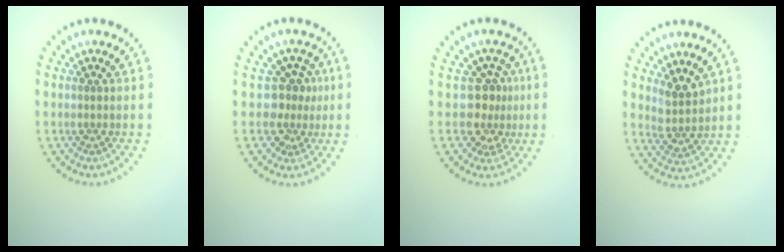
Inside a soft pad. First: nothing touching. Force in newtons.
{"total": 2.7, "press": 2.0, "slide": 1.8}
{"total": 3.0, "press": 2.3, "slide": 1.8}
{"total": 2.5, "press": 1.9, "slide": 1.6}